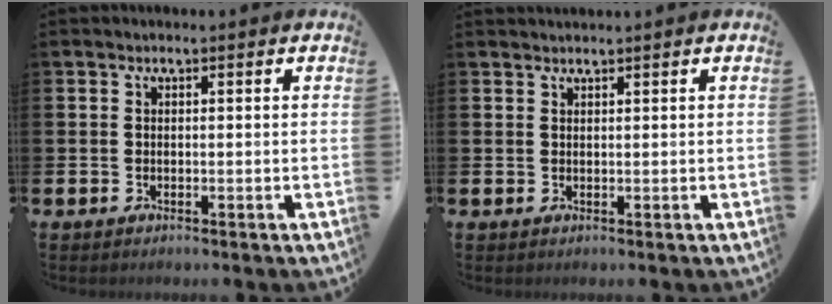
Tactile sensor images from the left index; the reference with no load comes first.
{"total": 0.8, "force": [0.8, -0.2, 0.0], "torque": [0.004, -0.003, 0.015]}